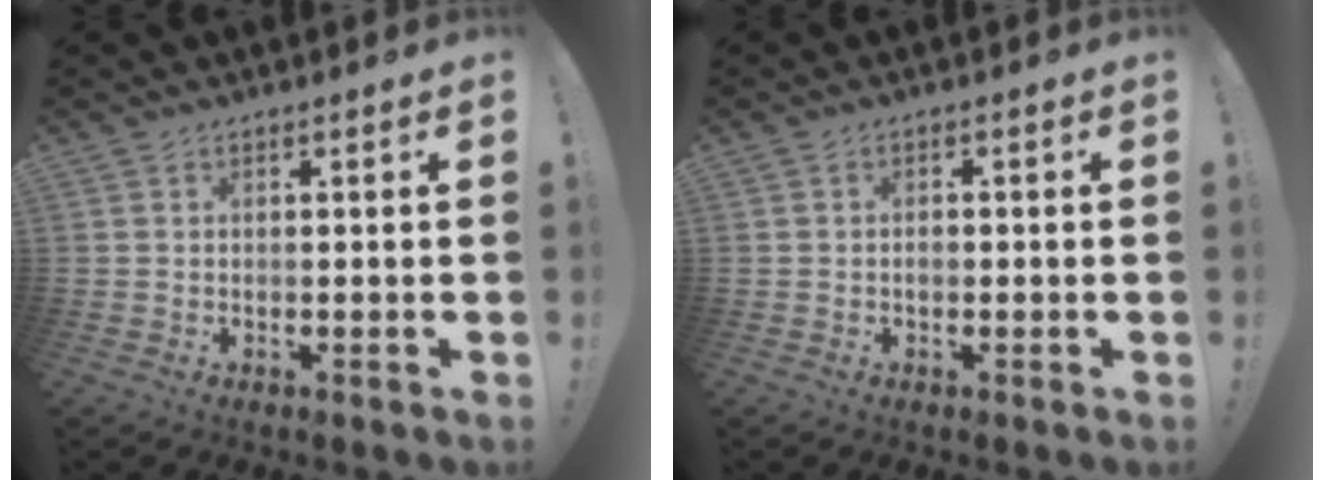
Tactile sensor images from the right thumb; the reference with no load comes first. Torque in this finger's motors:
{"motor_torque": [-0.01, 0.51, 0.23, -0.43, 0.00]}